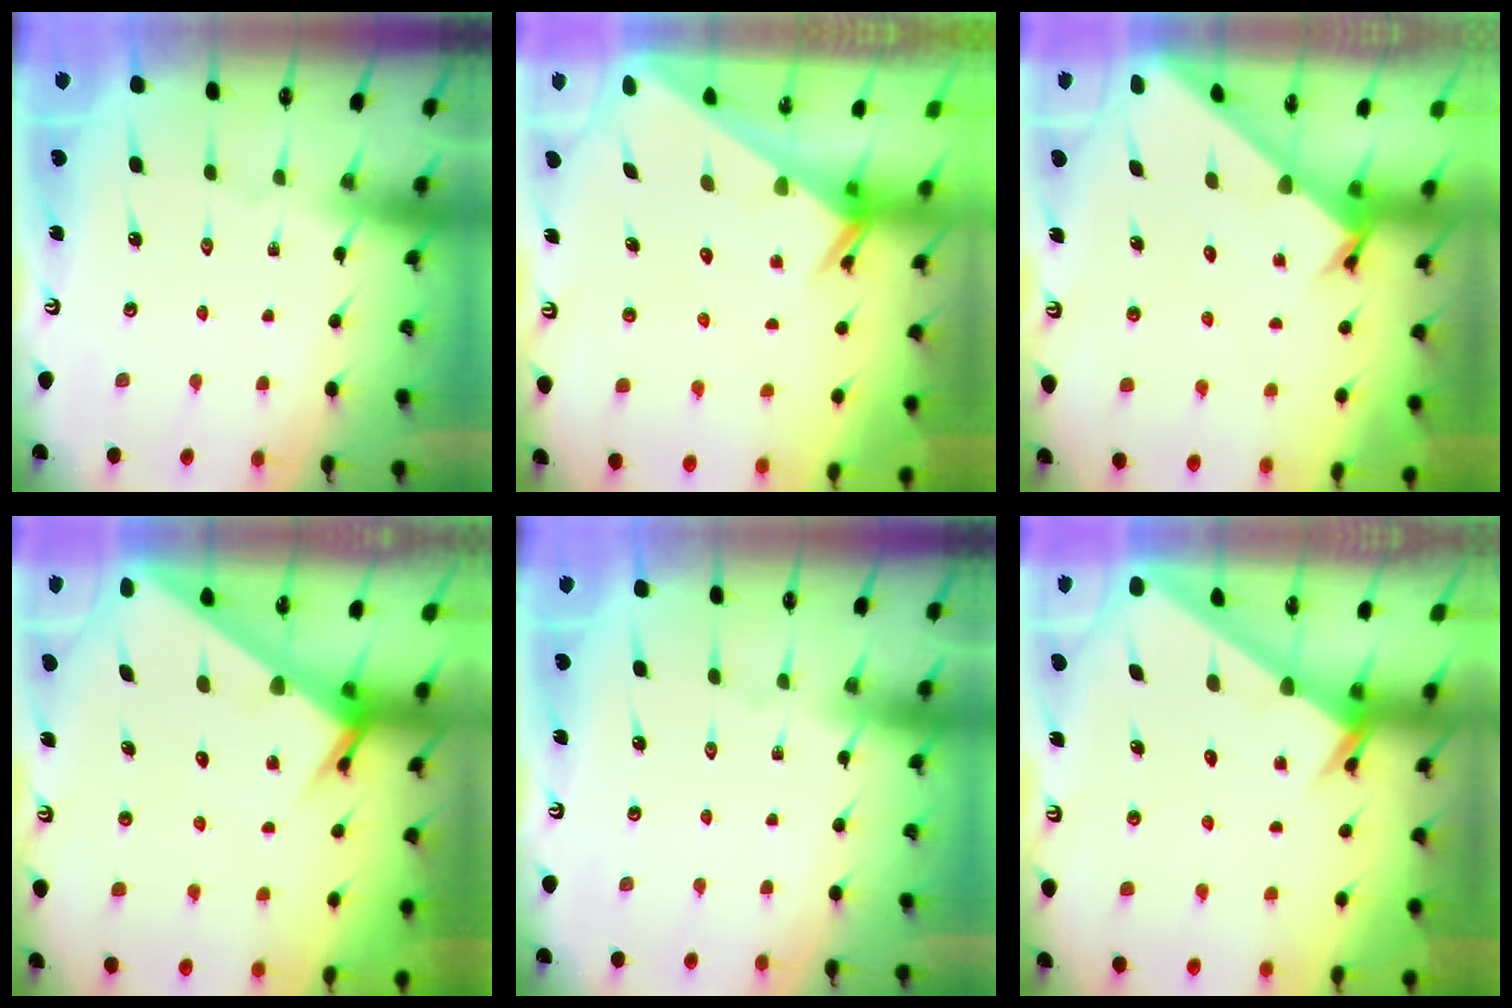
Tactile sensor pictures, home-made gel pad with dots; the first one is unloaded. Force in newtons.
{"total": 2.6, "press": 2.6, "slide": 0.1}
{"total": 2.3, "press": 2.3, "slide": 0.1}
{"total": 5.5, "press": 5.4, "slide": 0.5}
{"total": 0.0}
{"total": 2.5, "press": 2.5, "slide": 0.1}